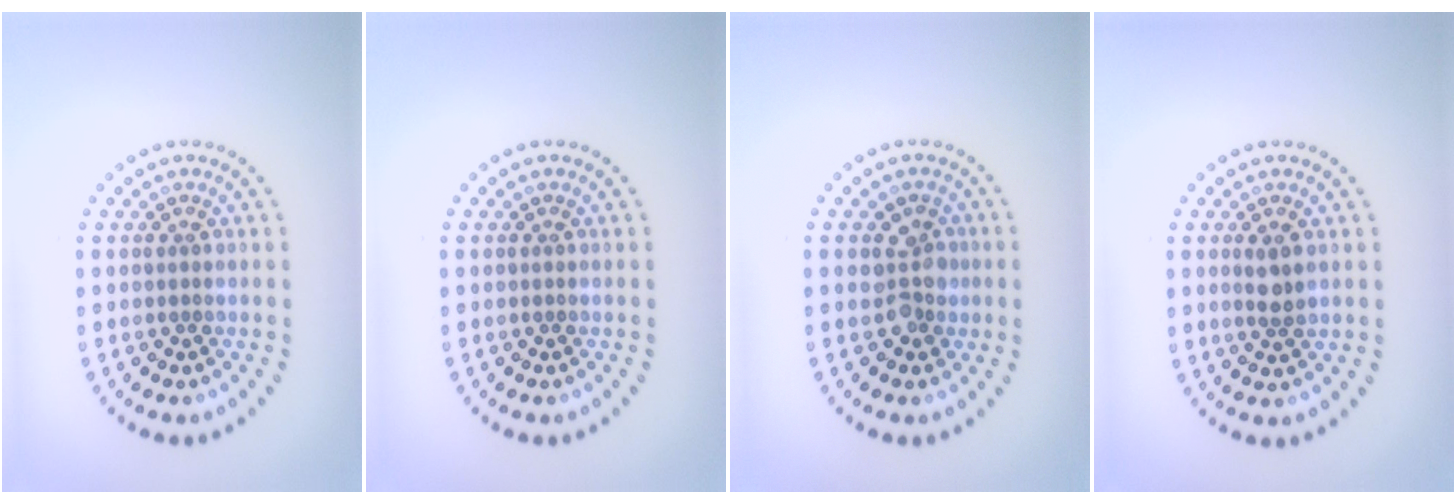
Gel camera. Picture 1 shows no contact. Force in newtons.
{"total": 0.0}
{"total": 2.6, "press": 2.4, "slide": 1.0}
{"total": 1.8, "press": 1.8, "slide": 0.5}